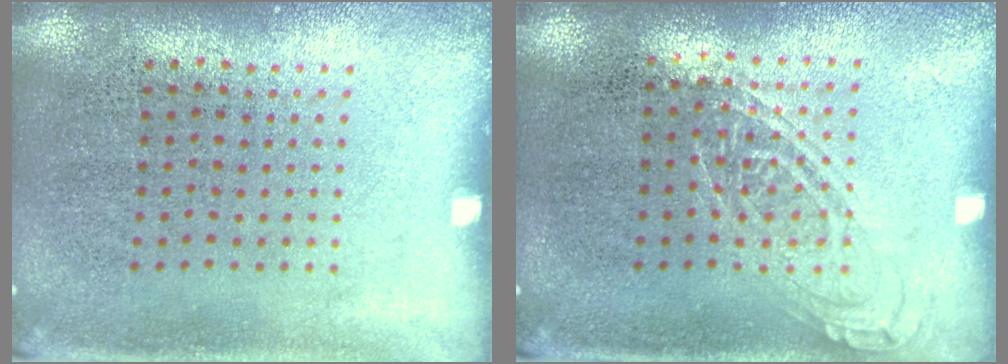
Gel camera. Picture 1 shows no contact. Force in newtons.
{"total": 1.2, "press": 1.1, "slide": 0.4}